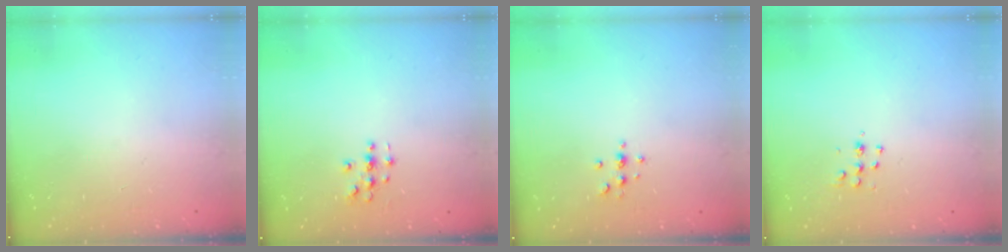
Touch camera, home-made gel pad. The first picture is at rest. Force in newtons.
{"total": 3.2, "press": 3.2, "slide": 0.2}
{"total": 2.9, "press": 2.9, "slide": 0.4}
{"total": 5.5, "press": 5.5, "slide": 0.4}